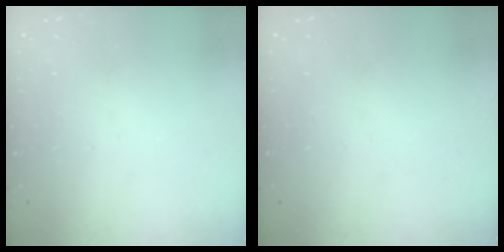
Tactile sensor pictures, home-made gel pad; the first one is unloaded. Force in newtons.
{"total": 0.0}